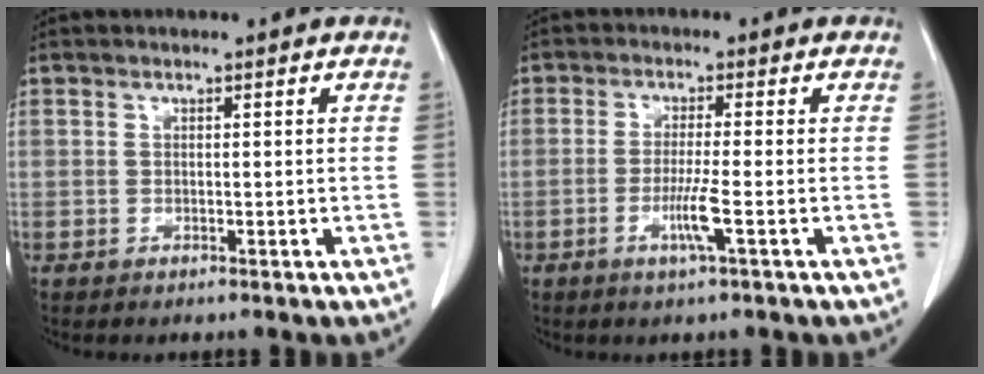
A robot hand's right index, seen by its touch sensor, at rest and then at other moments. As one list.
[{"total": 5.2, "force": [-1.9, -0.5, 4.8], "torque": [-0.091, -0.012, -0.037]}]